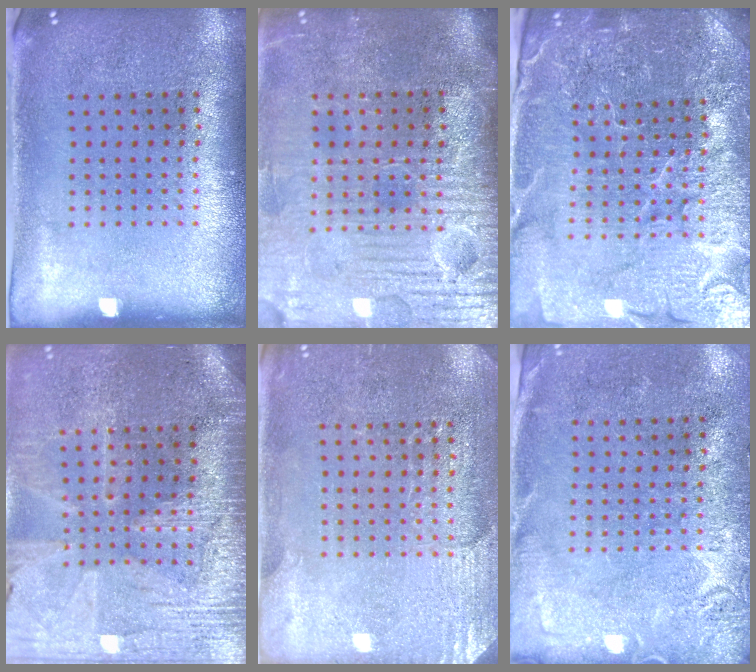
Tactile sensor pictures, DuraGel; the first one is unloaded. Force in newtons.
{"total": 4.4, "press": 4.0, "slide": 2.0}
{"total": 5.4, "press": 4.9, "slide": 2.1}
{"total": 3.4, "press": 3.2, "slide": 1.2}
{"total": 2.8, "press": 2.7, "slide": 0.8}
{"total": 2.8, "press": 2.3, "slide": 1.5}